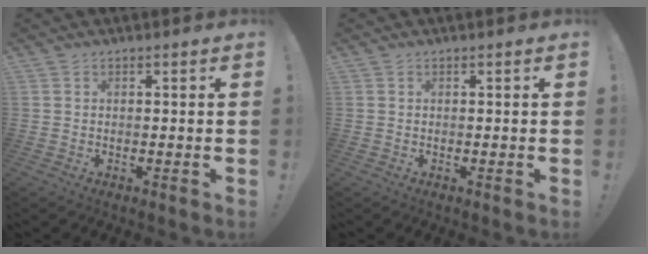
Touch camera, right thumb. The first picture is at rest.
{"total": 0.0}